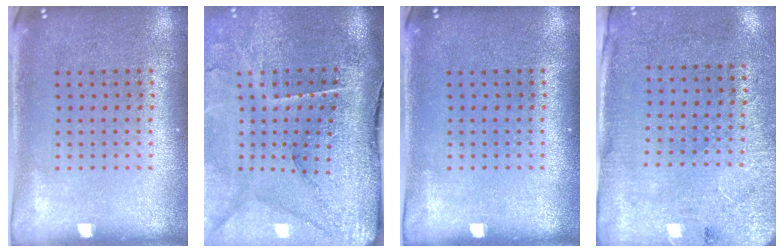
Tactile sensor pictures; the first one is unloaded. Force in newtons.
{"total": 4.7, "press": 3.6, "slide": 3.0}
{"total": 0.0}
{"total": 2.7, "press": 2.3, "slide": 1.5}